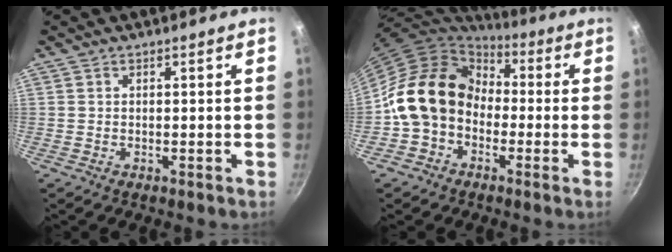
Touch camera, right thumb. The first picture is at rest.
{"total": 15.3, "force": [-1.6, 12.4, 8.8], "torque": [-0.118, 0.048, -0.048]}